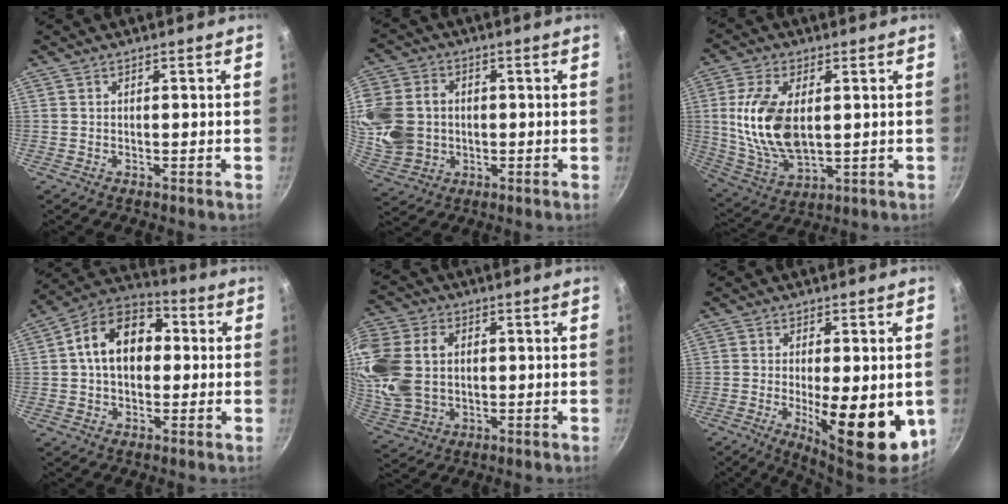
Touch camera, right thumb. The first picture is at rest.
{"total": 16.9, "force": [0.6, 14.1, 9.4], "torque": [-0.203, 0.009, 0.018]}
{"total": 15.1, "force": [1.9, 8.3, 12.5], "torque": [-0.235, -0.011, 0.046]}
{"total": 14.5, "force": [1.5, 10.1, 10.3], "torque": [-0.130, 0.033, 0.002]}
{"total": 18.7, "force": [2.4, 14.0, 12.1], "torque": [-0.271, 0.006, 0.052]}
{"total": 14.5, "force": [-2.8, 4.8, 13.4], "torque": [-0.173, -0.007, -0.027]}